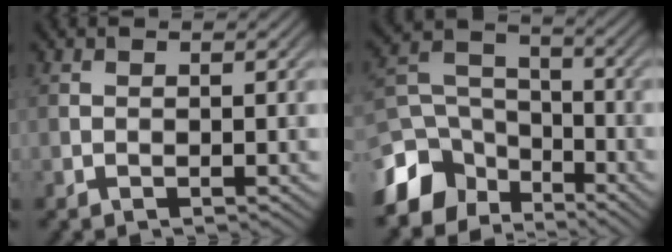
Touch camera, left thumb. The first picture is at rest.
{"total": 9.7, "force": [-6.5, 6.0, 4.0], "torque": [-0.100, -0.009, -0.140]}